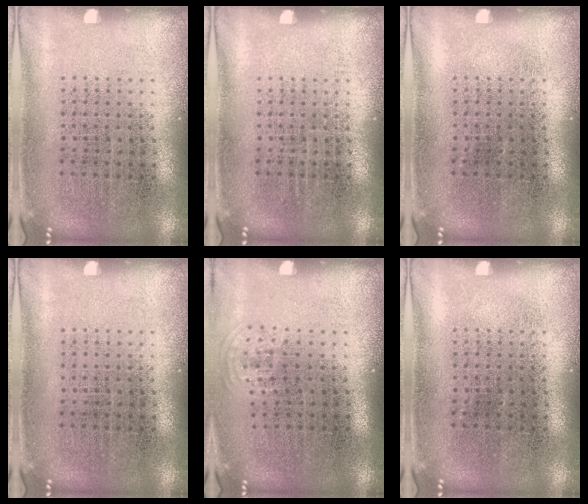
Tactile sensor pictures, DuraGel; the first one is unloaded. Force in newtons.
{"total": 0.0}
{"total": 0.0}
{"total": 0.0}
{"total": 0.8, "press": 0.5, "slide": 0.6}
{"total": 0.0}